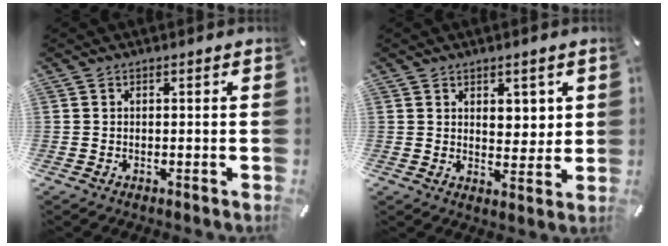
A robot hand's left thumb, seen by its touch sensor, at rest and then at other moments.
{"total": 4.7, "force": [2.5, 3.4, 2.0], "torque": [-0.010, -0.013, 0.038]}